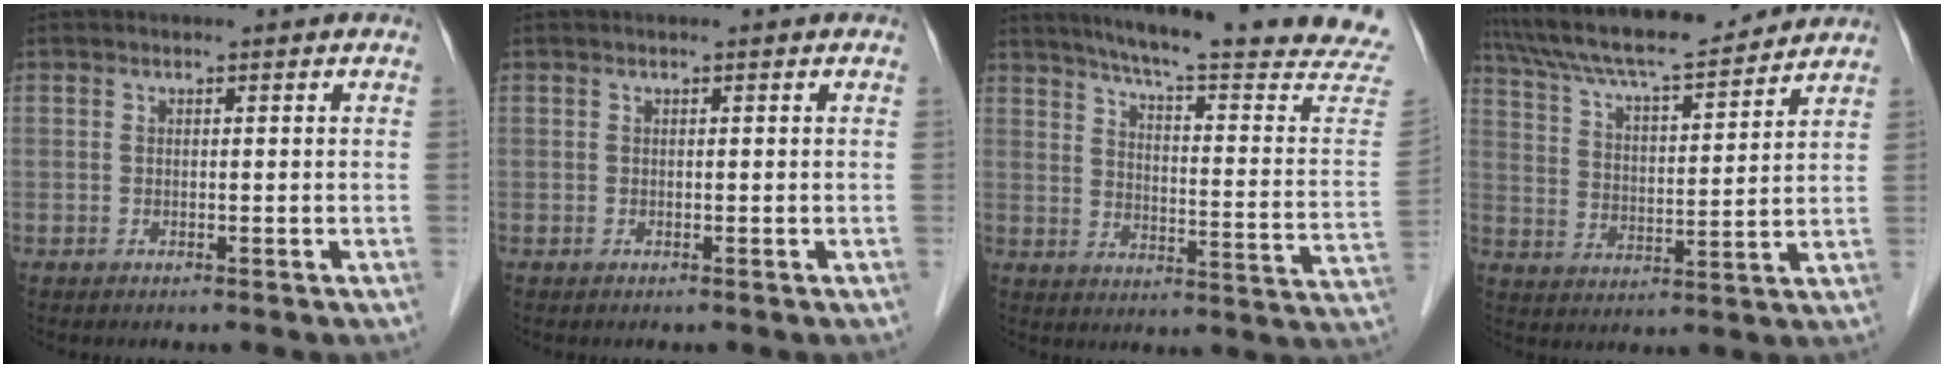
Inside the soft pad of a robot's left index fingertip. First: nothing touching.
{"total": 0.0}
{"total": 24.7, "force": [22.0, -0.2, 11.3], "torque": [-0.162, -0.082, 0.268]}
{"total": 16.9, "force": [15.4, 1.7, 6.7], "torque": [-0.125, 0.016, 0.252]}